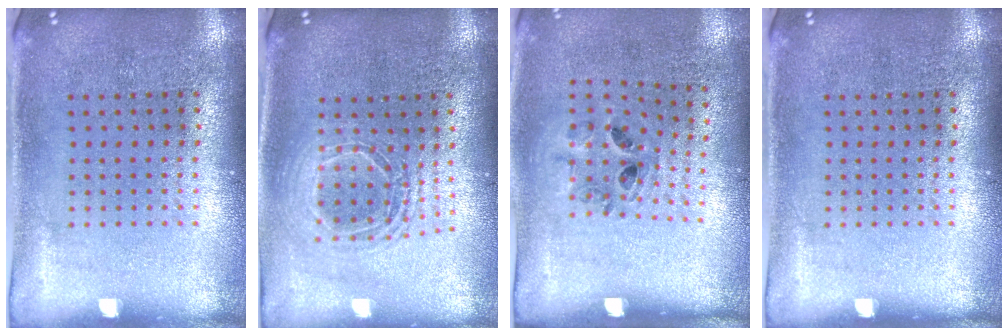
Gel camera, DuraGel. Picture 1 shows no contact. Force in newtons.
{"total": 1.6, "press": 1.3, "slide": 0.8}
{"total": 0.9, "press": 0.8, "slide": 0.5}
{"total": 0.0}